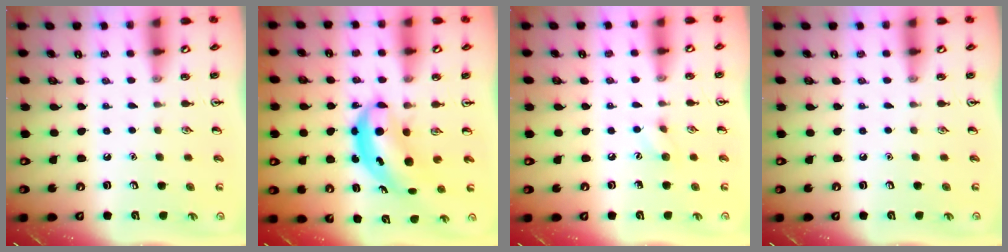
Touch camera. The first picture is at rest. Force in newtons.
{"total": 6.0, "press": 5.8, "slide": 1.7}
{"total": 5.0, "press": 4.8, "slide": 1.4}
{"total": 0.0}